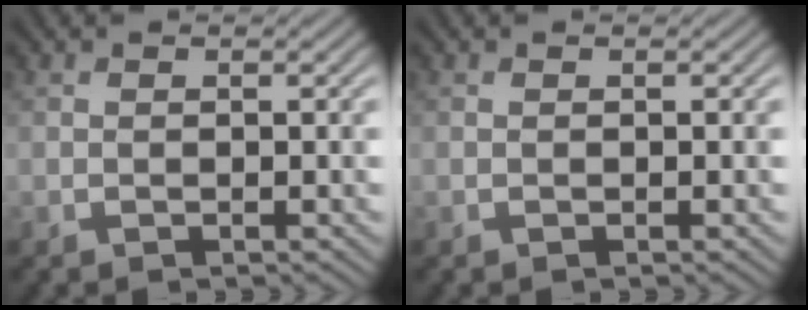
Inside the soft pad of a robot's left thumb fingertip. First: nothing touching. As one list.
[{"total": 0.0}]